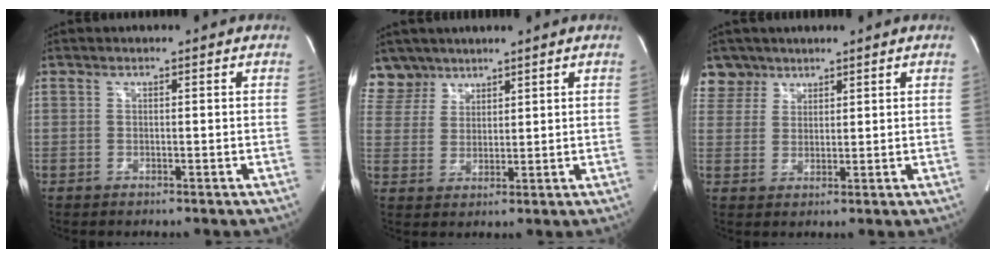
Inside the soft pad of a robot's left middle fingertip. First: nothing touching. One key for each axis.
{"total": 5.6, "fx": 4.7, "fy": 2.9, "fz": -0.4, "tx": 0.011, "ty": 0.005, "tz": 0.101}
{"total": 4.7, "fx": 3.6, "fy": 2.9, "fz": -0.6, "tx": 0.019, "ty": 0.004, "tz": 0.072}